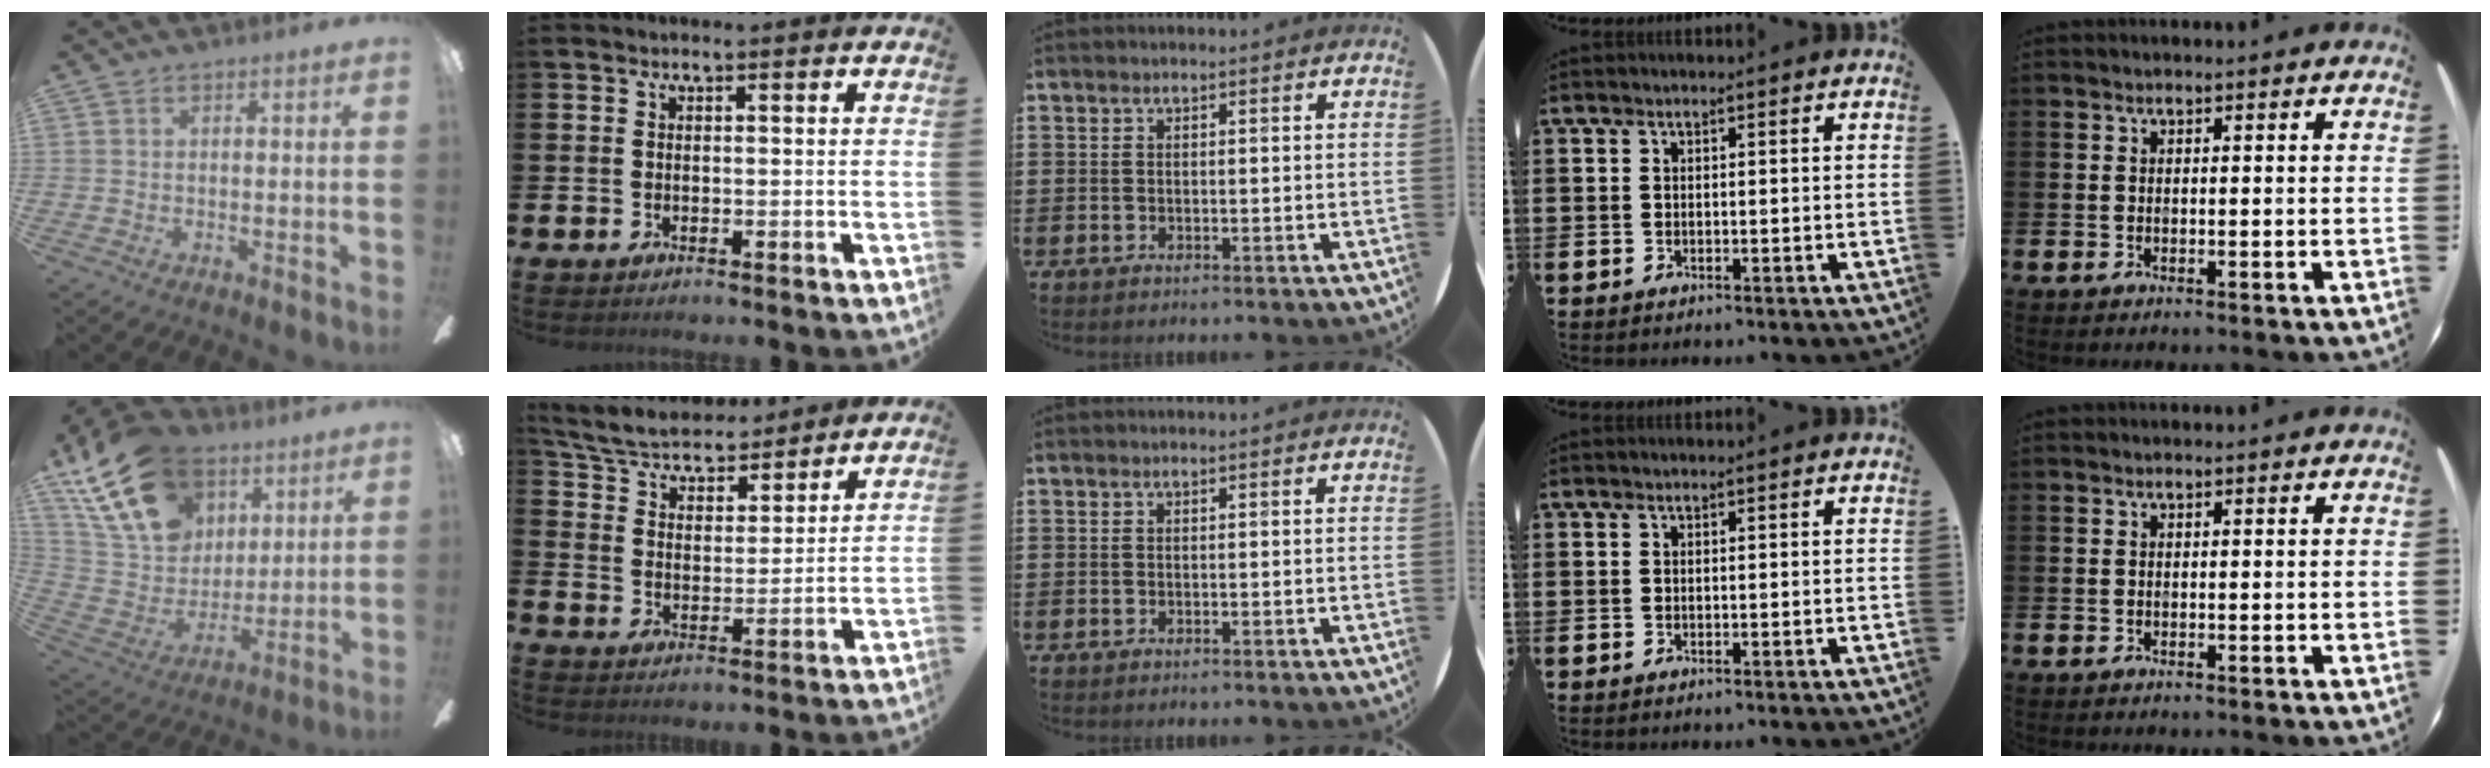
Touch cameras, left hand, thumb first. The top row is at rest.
{"thumb": {"total": 24.2, "force": [13.4, 15.8, 12.4], "torque": [-0.241, -0.053, 0.244]}, "index": {"total": 5.9, "force": [5.6, 1.5, 1.1], "torque": [-0.054, -0.043, 0.095]}}